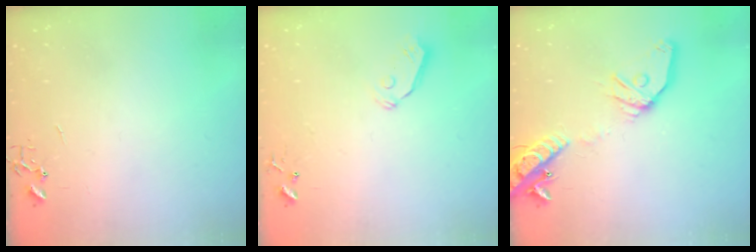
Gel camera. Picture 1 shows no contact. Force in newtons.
{"total": 4.4, "press": 4.3, "slide": 0.5}
{"total": 17.4, "press": 17.1, "slide": 3.1}